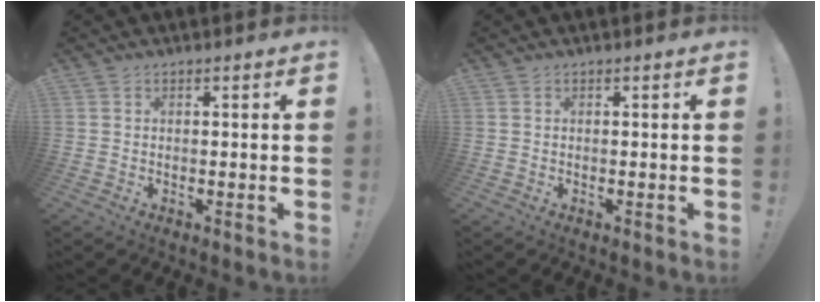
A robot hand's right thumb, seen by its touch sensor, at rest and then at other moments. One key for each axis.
{"total": 0.0}